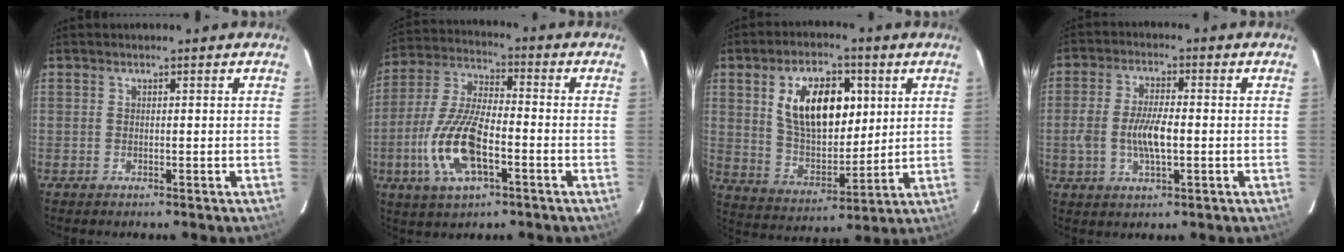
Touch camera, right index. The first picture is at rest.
{"total": 14.7, "force": [-4.9, 5.7, 12.6], "torque": [-0.275, -0.006, -0.094]}
{"total": 15.7, "force": [4.9, 8.8, 12.1], "torque": [-0.209, 0.012, 0.098]}
{"total": 7.8, "force": [-1.2, 3.0, 7.1], "torque": [-0.142, 0.001, -0.023]}